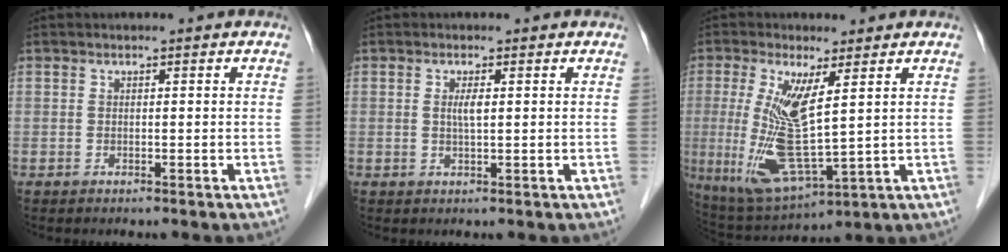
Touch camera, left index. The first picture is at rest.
{"total": 1.7, "force": [0.4, 0.3, 1.6], "torque": [-0.035, 0.000, 0.005]}
{"total": 11.3, "force": [1.5, 2.3, 11.0], "torque": [-0.234, -0.020, 0.039]}